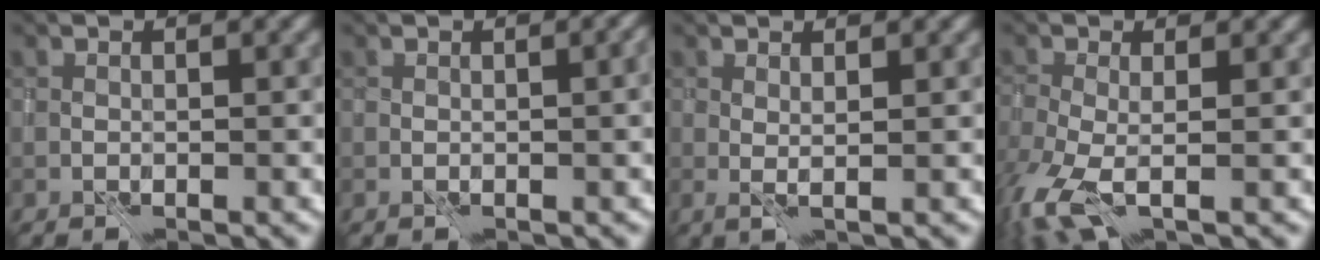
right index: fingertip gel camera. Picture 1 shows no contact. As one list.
[{"total": 2.9, "force": [-0.1, 1.2, 2.6], "torque": [-0.012, 0.002, 0.010]}, {"total": 1.4, "force": [1.3, -0.2, 0.5], "torque": [-0.008, -0.001, 0.019]}, {"total": 4.2, "force": [-2.2, 1.7, 3.2], "torque": [-0.086, -0.017, -0.053]}]